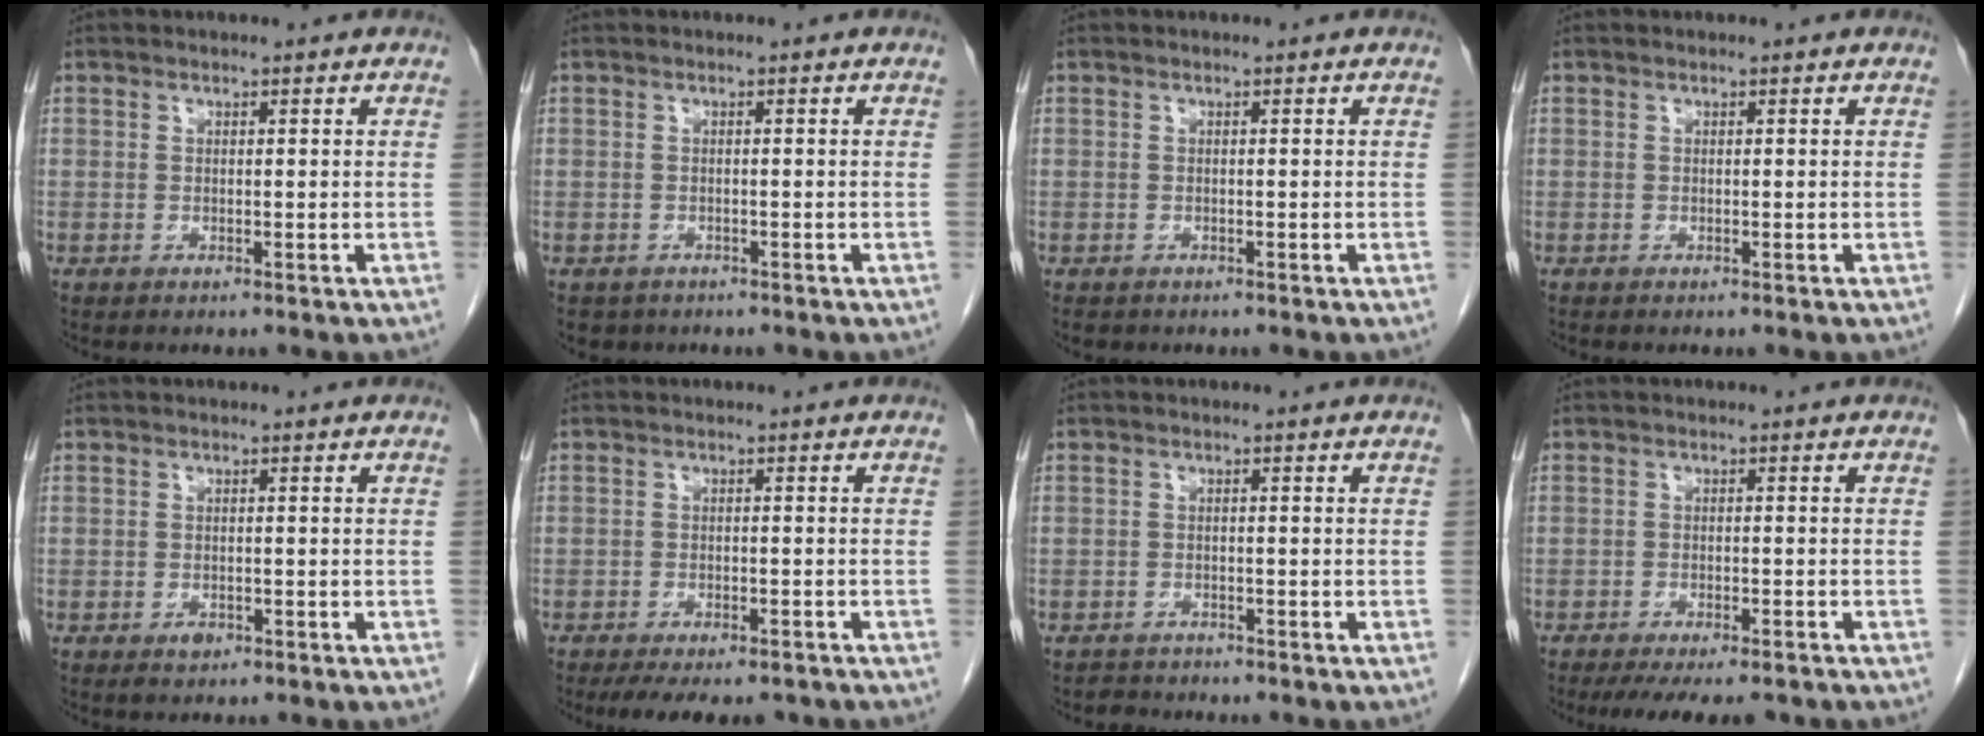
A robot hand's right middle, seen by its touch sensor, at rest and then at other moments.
{"total": 2.4, "force": [-1.7, 1.6, 0.2], "torque": [-0.007, 0.002, -0.024]}
{"total": 1.6, "force": [-1.3, 0.9, 0.5], "torque": [-0.011, -0.002, -0.013]}
{"total": 0.0}
{"total": 1.3, "force": [-0.7, 0.8, 0.6], "torque": [-0.010, 0.002, -0.006]}
{"total": 10.0, "force": [-8.1, 3.4, 4.8], "torque": [-0.075, -0.007, -0.107]}
{"total": 1.5, "force": [-1.4, 0.5, -0.5], "torque": [0.003, -0.002, -0.023]}
{"total": 10.2, "force": [-8.5, 2.3, 5.2], "torque": [-0.074, -0.013, -0.114]}